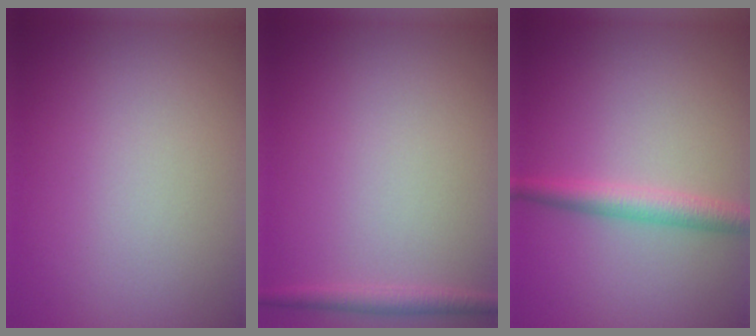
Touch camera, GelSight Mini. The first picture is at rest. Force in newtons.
{"total": 1.4, "press": 1.4, "slide": 0.1}
{"total": 2.7, "press": 2.7, "slide": 0.1}